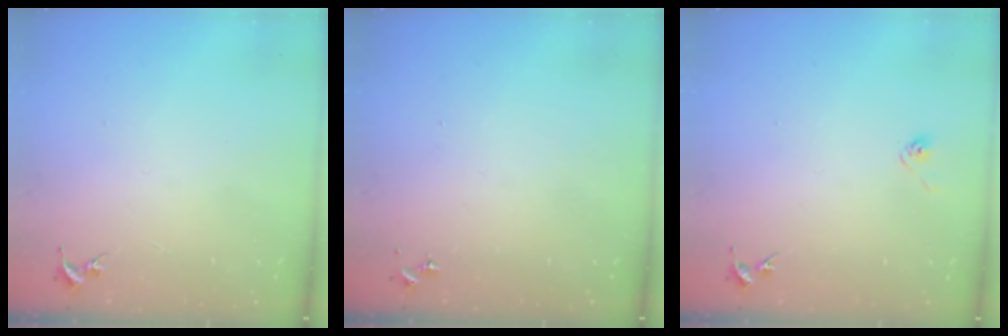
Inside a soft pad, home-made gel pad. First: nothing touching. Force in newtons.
{"total": 0.0}
{"total": 2.9, "press": 2.6, "slide": 1.4}